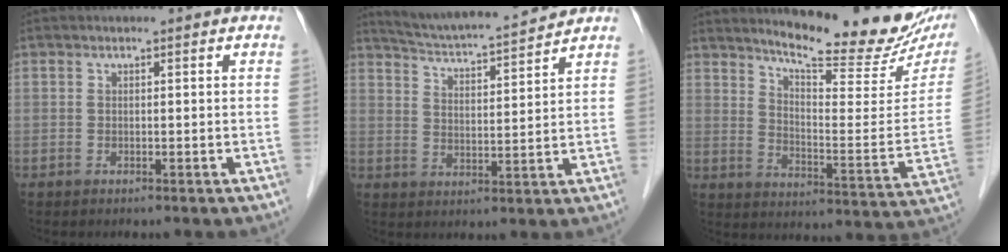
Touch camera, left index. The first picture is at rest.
{"total": 11.5, "force": [11.0, 0.0, 3.6], "torque": [-0.068, 0.008, 0.175]}
{"total": 20.0, "force": [17.2, 2.6, 9.9], "torque": [-0.145, -0.062, 0.227]}